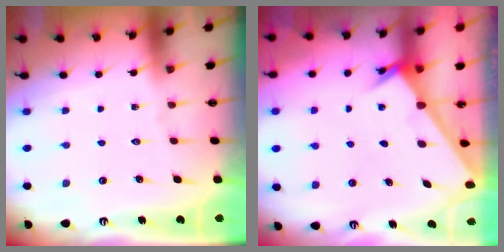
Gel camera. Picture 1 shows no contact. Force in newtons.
{"total": 2.4, "press": 2.4, "slide": 0.2}